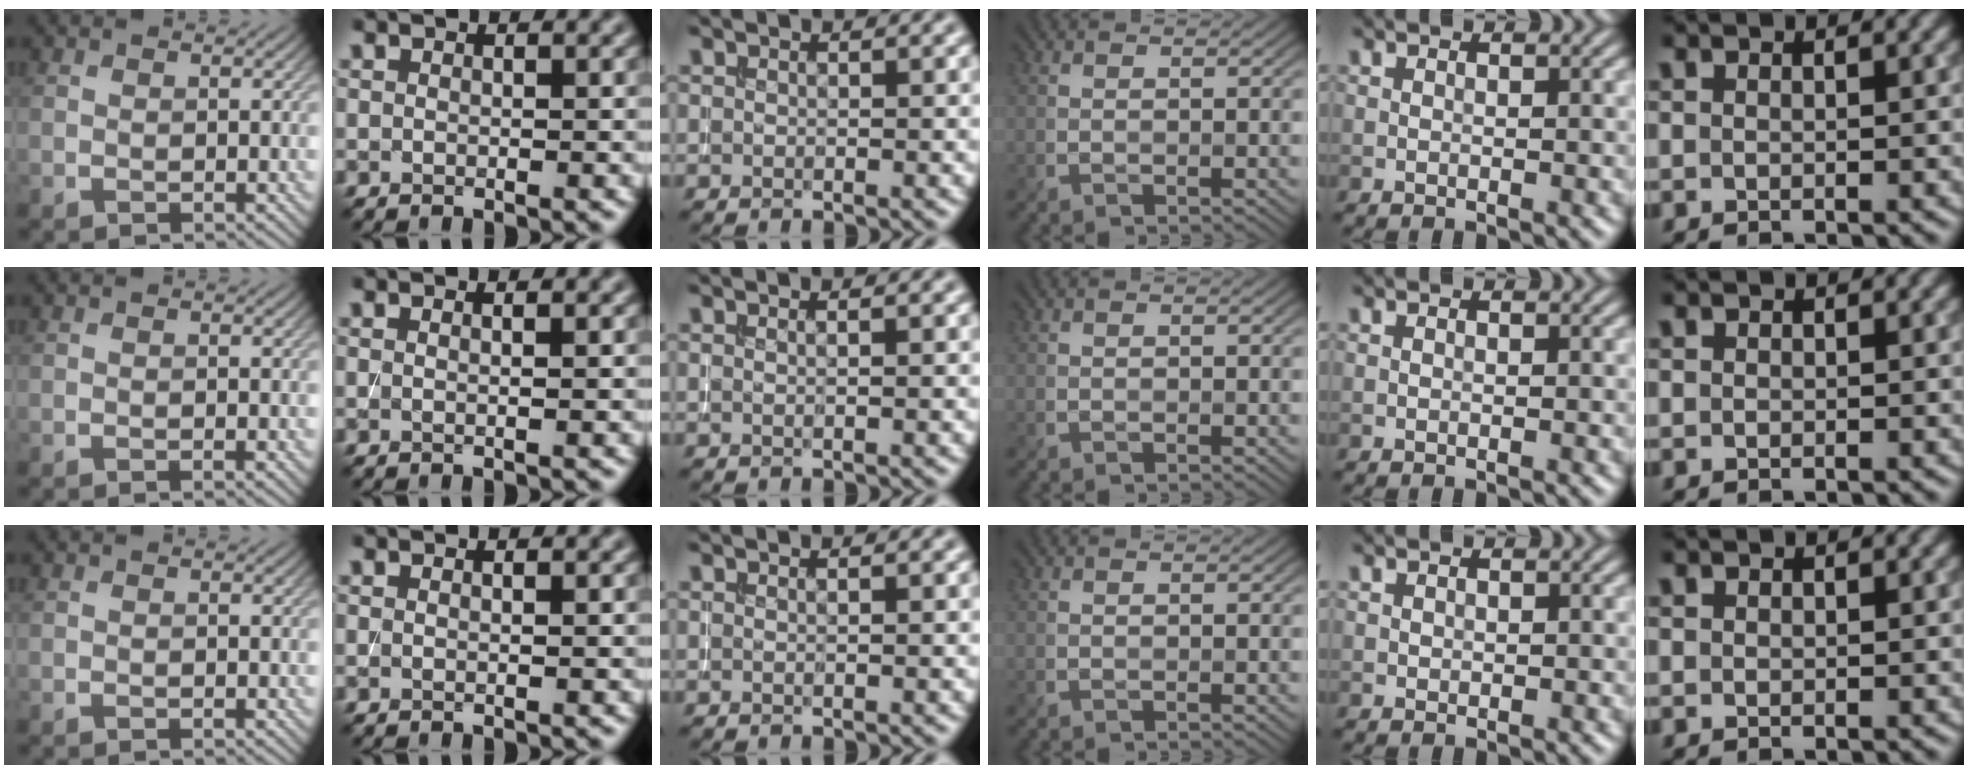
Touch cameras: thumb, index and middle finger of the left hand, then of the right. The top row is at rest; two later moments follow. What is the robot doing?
{"motion": "insert", "object": "drawer"}